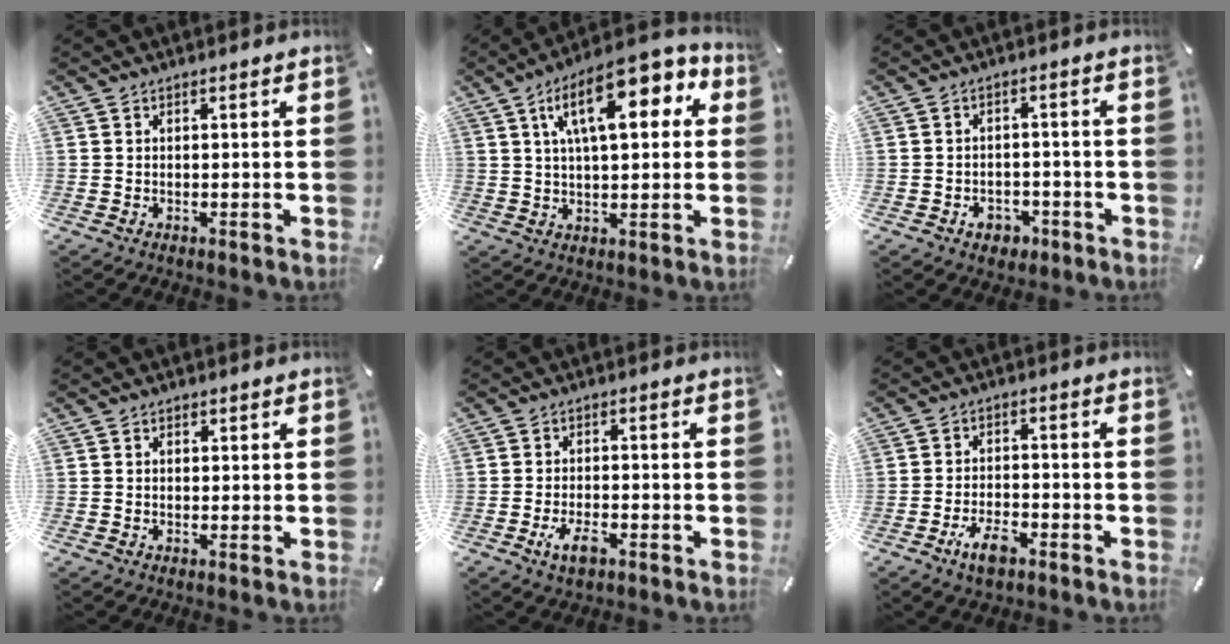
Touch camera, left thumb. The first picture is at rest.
{"total": 16.4, "force": [7.0, 6.9, 13.1], "torque": [-0.208, -0.009, 0.112]}
{"total": 4.1, "force": [-2.0, 3.2, 1.6], "torque": [-0.015, 0.007, -0.038]}
{"total": 0.9, "force": [0.3, 0.8, 0.3], "torque": [0.001, 0.001, 0.003]}
{"total": 4.8, "force": [-2.4, 2.3, 3.5], "torque": [-0.081, 0.003, -0.048]}
{"total": 6.3, "force": [-3.8, 2.9, 4.1], "torque": [-0.081, 0.017, -0.069]}